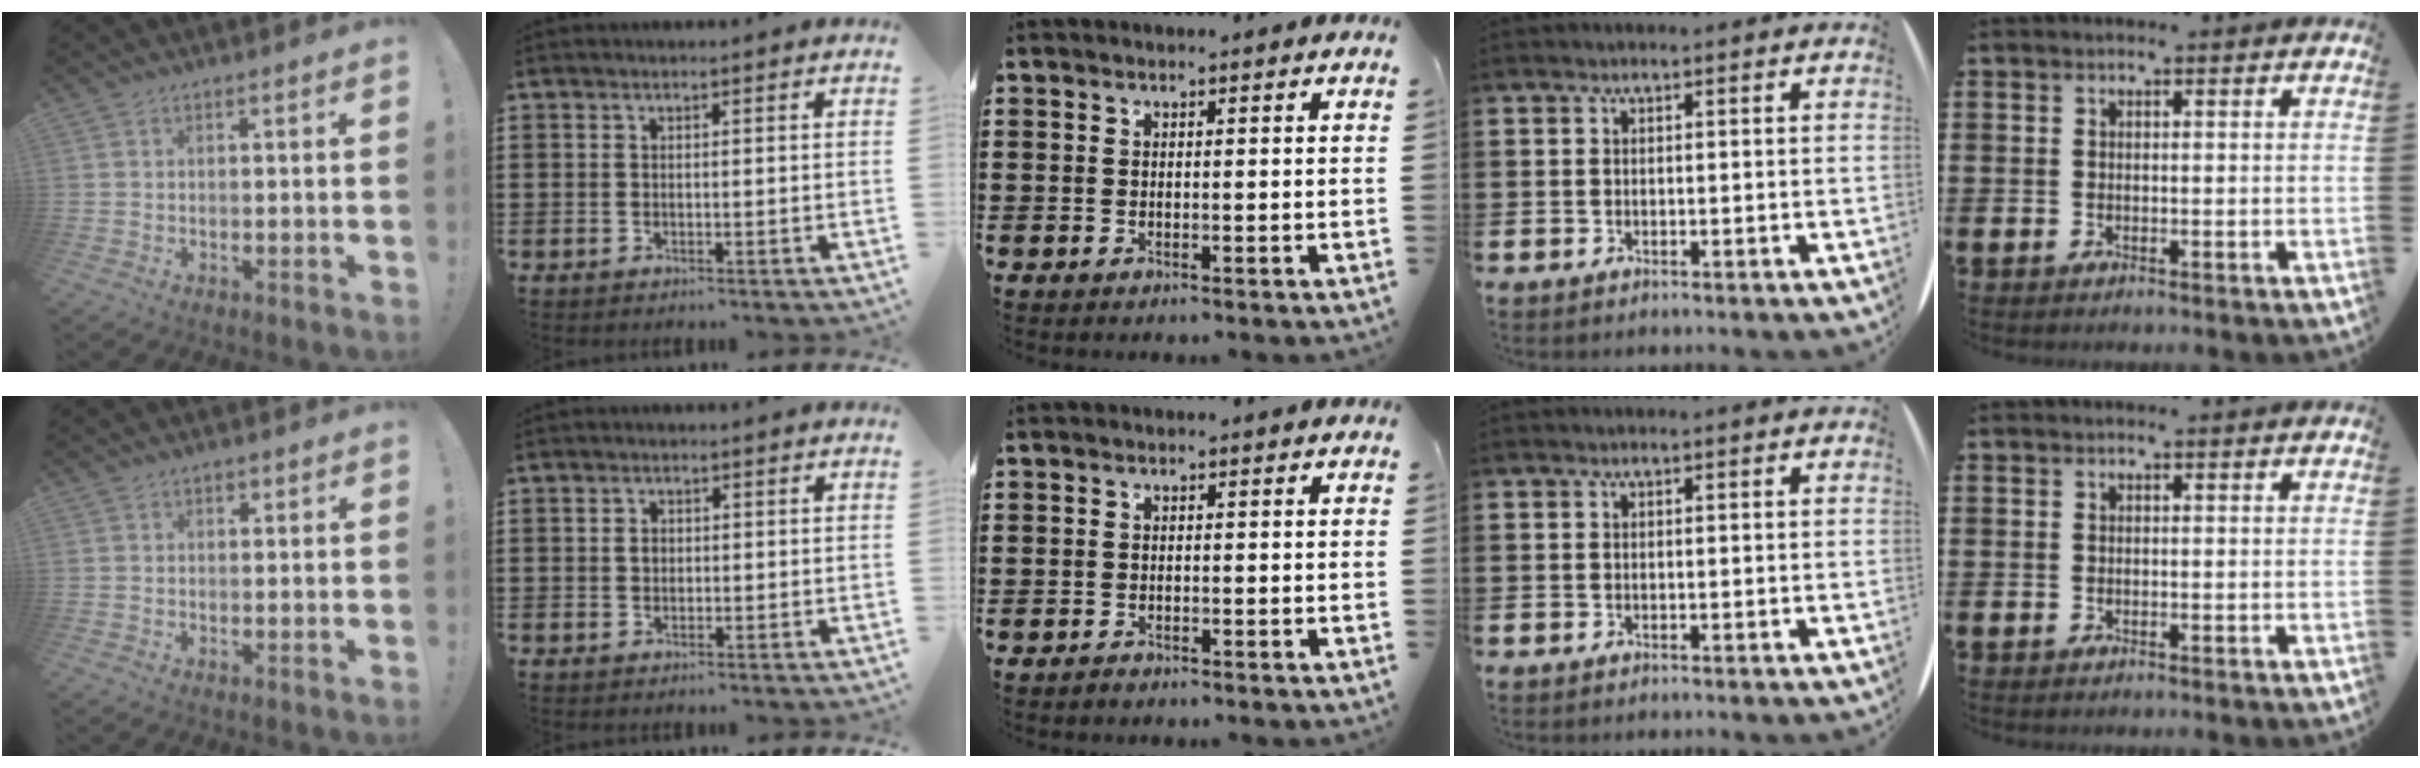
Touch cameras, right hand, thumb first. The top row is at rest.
{"thumb": {"total": 1.3, "force": [0.6, 1.0, 0.4], "torque": [-0.002, 0.000, 0.009]}, "index": {"total": 1.2, "force": [0.1, 0.9, 0.8], "torque": [-0.020, 0.003, 0.003]}, "middle": {"total": 0.7, "force": [-0.6, 0.2, 0.1], "torque": [-0.003, -0.001, -0.013]}}